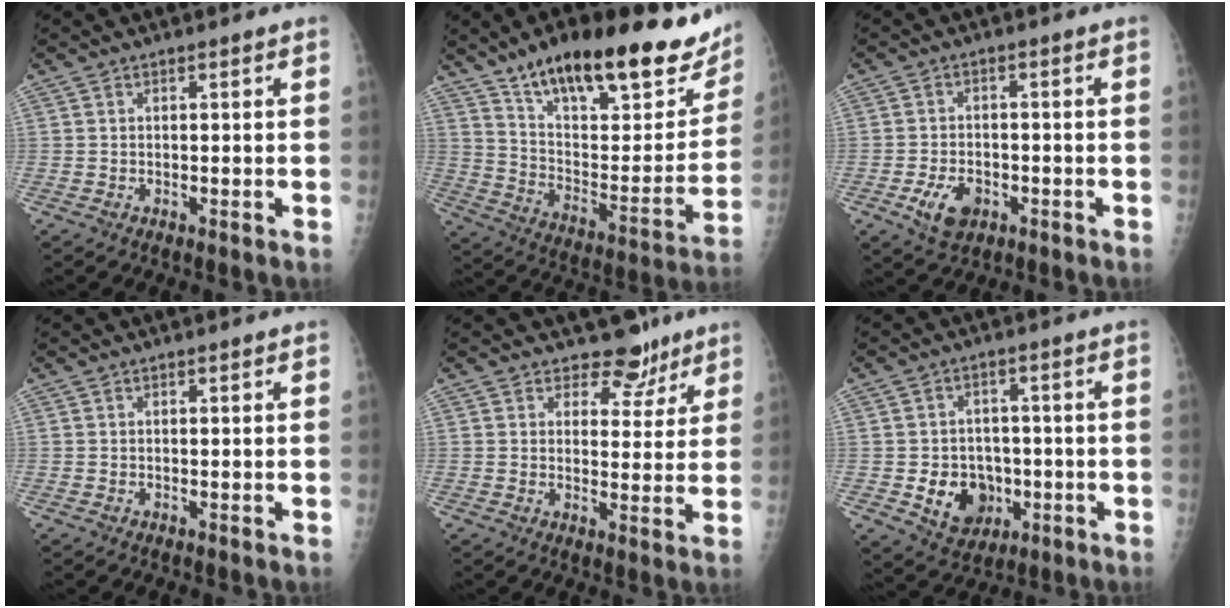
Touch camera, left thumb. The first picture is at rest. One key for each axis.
{"total": 30.1, "fx": 20.9, "fy": 10.5, "fz": 19.0, "tx": -0.246, "ty": -0.065, "tz": 0.315}
{"total": 5.9, "fx": -2.4, "fy": 4.0, "fz": 3.7, "tx": -0.058, "ty": 0.006, "tz": -0.038}
{"total": 0.0}
{"total": 6.3, "fx": 5.1, "fy": 3.6, "fz": 0.9, "tx": 0.019, "ty": -0.035, "tz": 0.067}
{"total": 9.3, "fx": -2.0, "fy": 7.7, "fz": 4.7, "tx": -0.038, "ty": 0.005, "tz": -0.021}